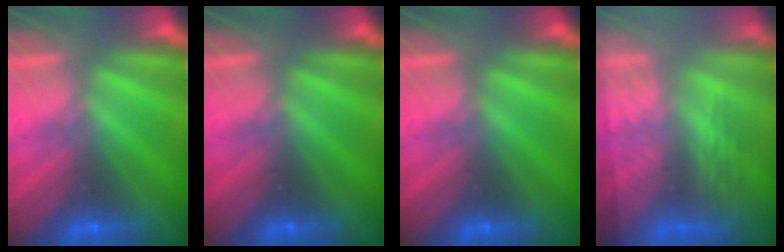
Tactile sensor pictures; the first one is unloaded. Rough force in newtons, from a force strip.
{"total": 0.0}
{"total": 0.0}
{"total": 2.9}